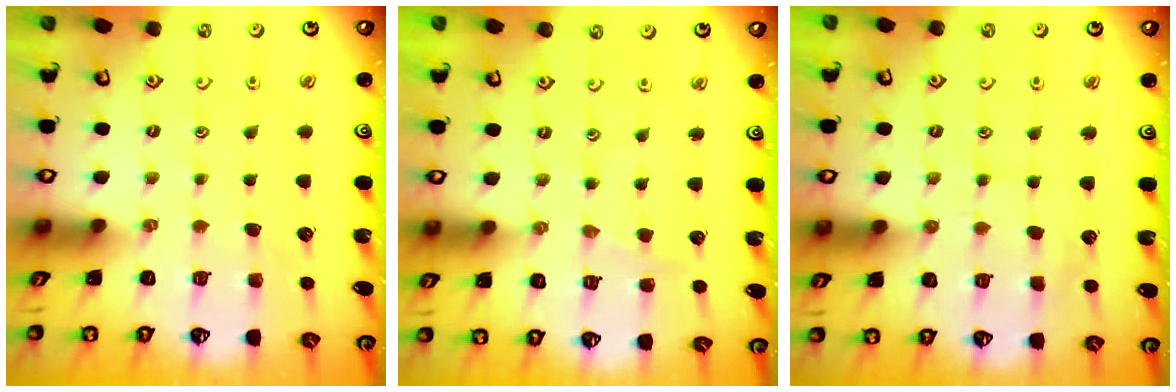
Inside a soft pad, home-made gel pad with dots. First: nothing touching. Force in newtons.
{"total": 1.8, "press": 1.7, "slide": 0.4}
{"total": 3.8, "press": 3.8, "slide": 0.3}